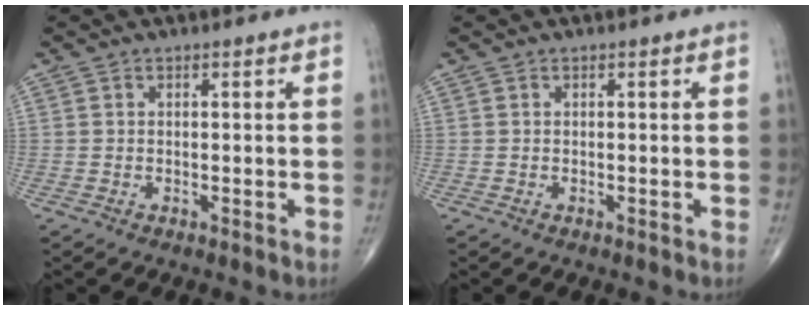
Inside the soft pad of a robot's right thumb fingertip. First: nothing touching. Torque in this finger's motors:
{"motor_torque": [0.09, 0.09, 0.00, 0.00, 0.00]}